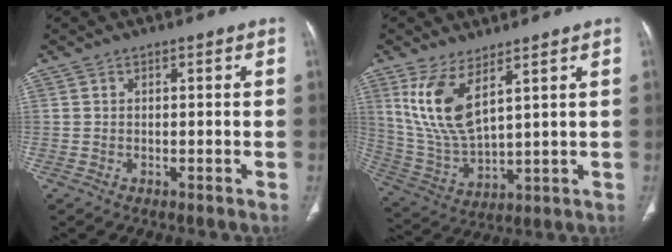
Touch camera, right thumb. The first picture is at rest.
{"total": 11.3, "force": [5.7, 4.2, 8.9], "torque": [-0.183, -0.034, 0.130]}